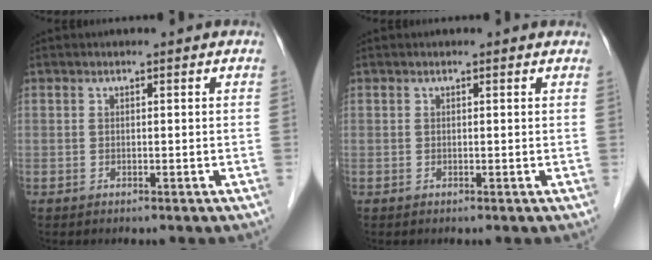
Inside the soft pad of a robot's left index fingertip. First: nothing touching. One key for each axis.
{"total": 1.1, "fx": 1.1, "fy": 0.2, "fz": 0.2, "tx": -0.010, "ty": 0.015, "tz": 0.011}